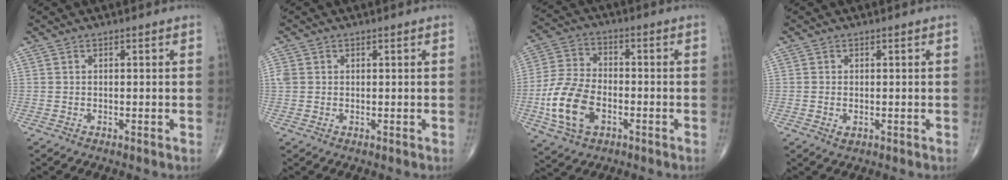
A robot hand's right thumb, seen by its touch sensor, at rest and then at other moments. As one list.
[{"total": 1.8, "force": [0.3, 1.5, 0.9], "torque": [-0.026, 0.008, 0.010]}, {"total": 13.0, "force": [-3.9, 8.1, 9.4], "torque": [-0.186, 0.015, -0.077]}, {"total": 1.2, "force": [-0.2, 0.8, 0.9], "torque": [-0.014, -0.001, -0.003]}]